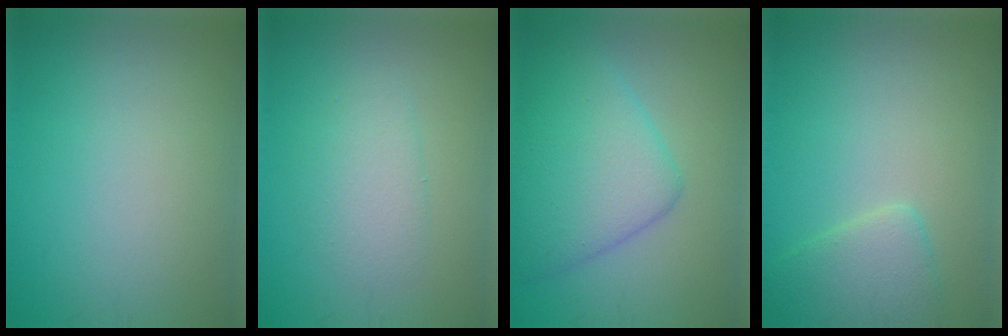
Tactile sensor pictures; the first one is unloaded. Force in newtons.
{"total": 2.6, "press": 2.6, "slide": 0.2}
{"total": 7.0, "press": 7.0, "slide": 0.4}
{"total": 3.2, "press": 3.2, "slide": 0.3}